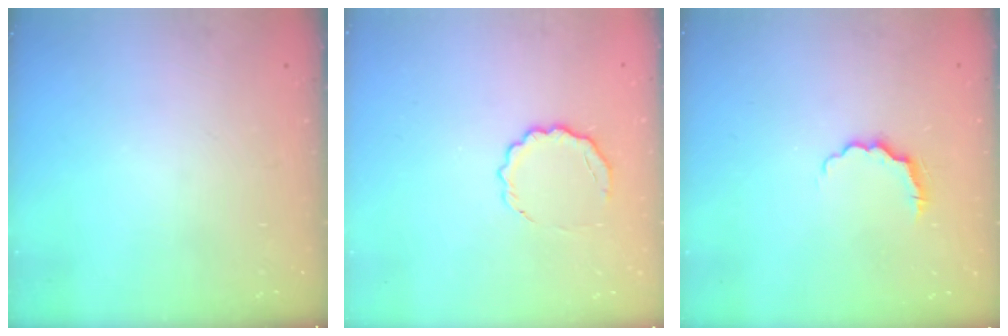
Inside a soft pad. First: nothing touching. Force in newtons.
{"total": 5.6, "press": 5.4, "slide": 1.4}
{"total": 3.7, "press": 3.6, "slide": 0.7}